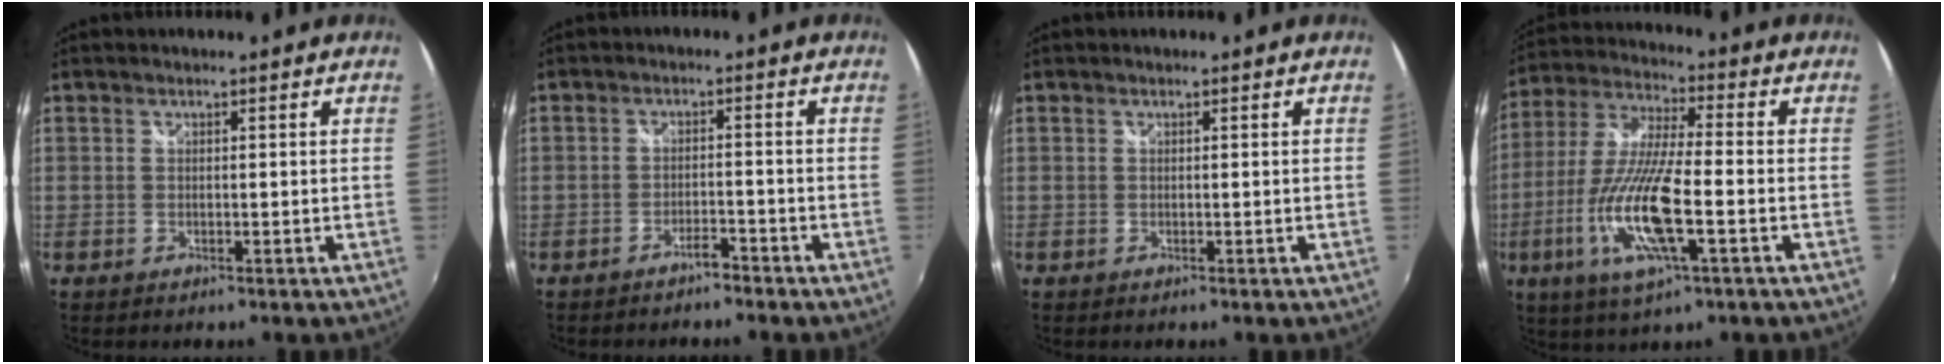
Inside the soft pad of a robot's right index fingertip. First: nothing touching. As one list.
[{"total": 2.7, "force": [-2.5, 0.6, 0.9], "torque": [-0.026, 0.001, -0.039]}, {"total": 0.0}, {"total": 16.0, "force": [-5.2, 3.1, 14.8], "torque": [-0.311, -0.017, -0.102]}]